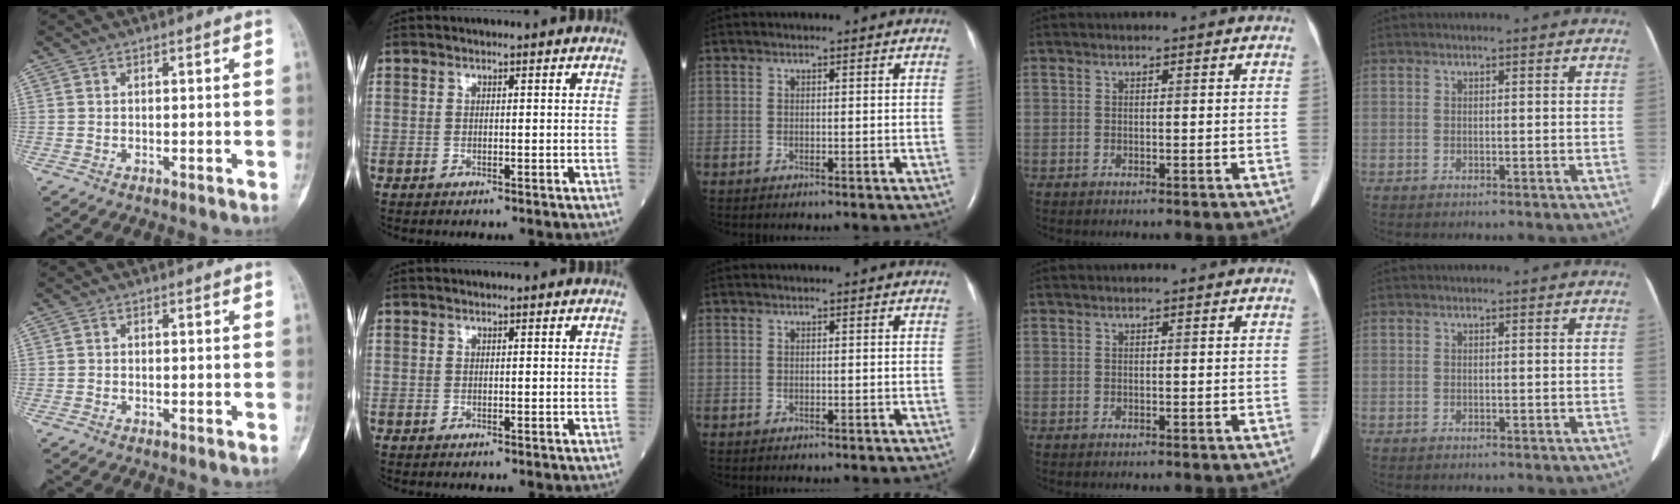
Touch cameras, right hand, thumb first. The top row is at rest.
{}